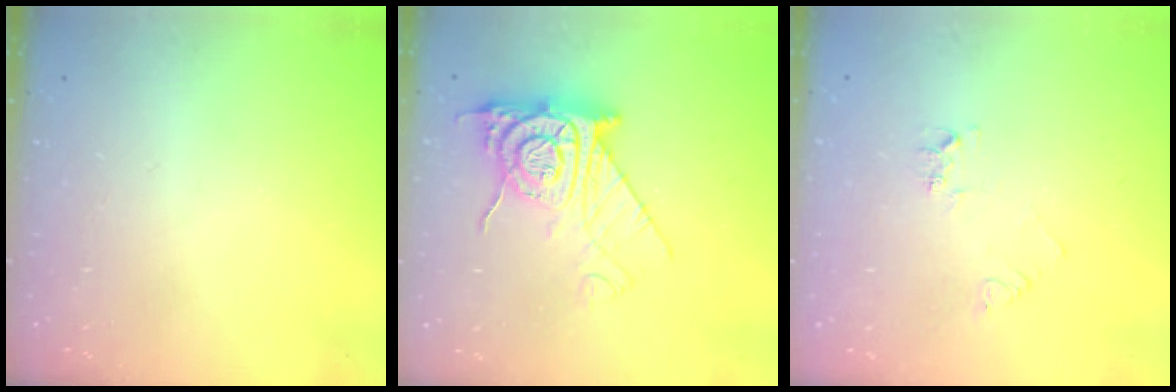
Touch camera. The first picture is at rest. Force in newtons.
{"total": 12.3, "press": 12.3, "slide": 1.2}
{"total": 5.1, "press": 5.0, "slide": 0.5}